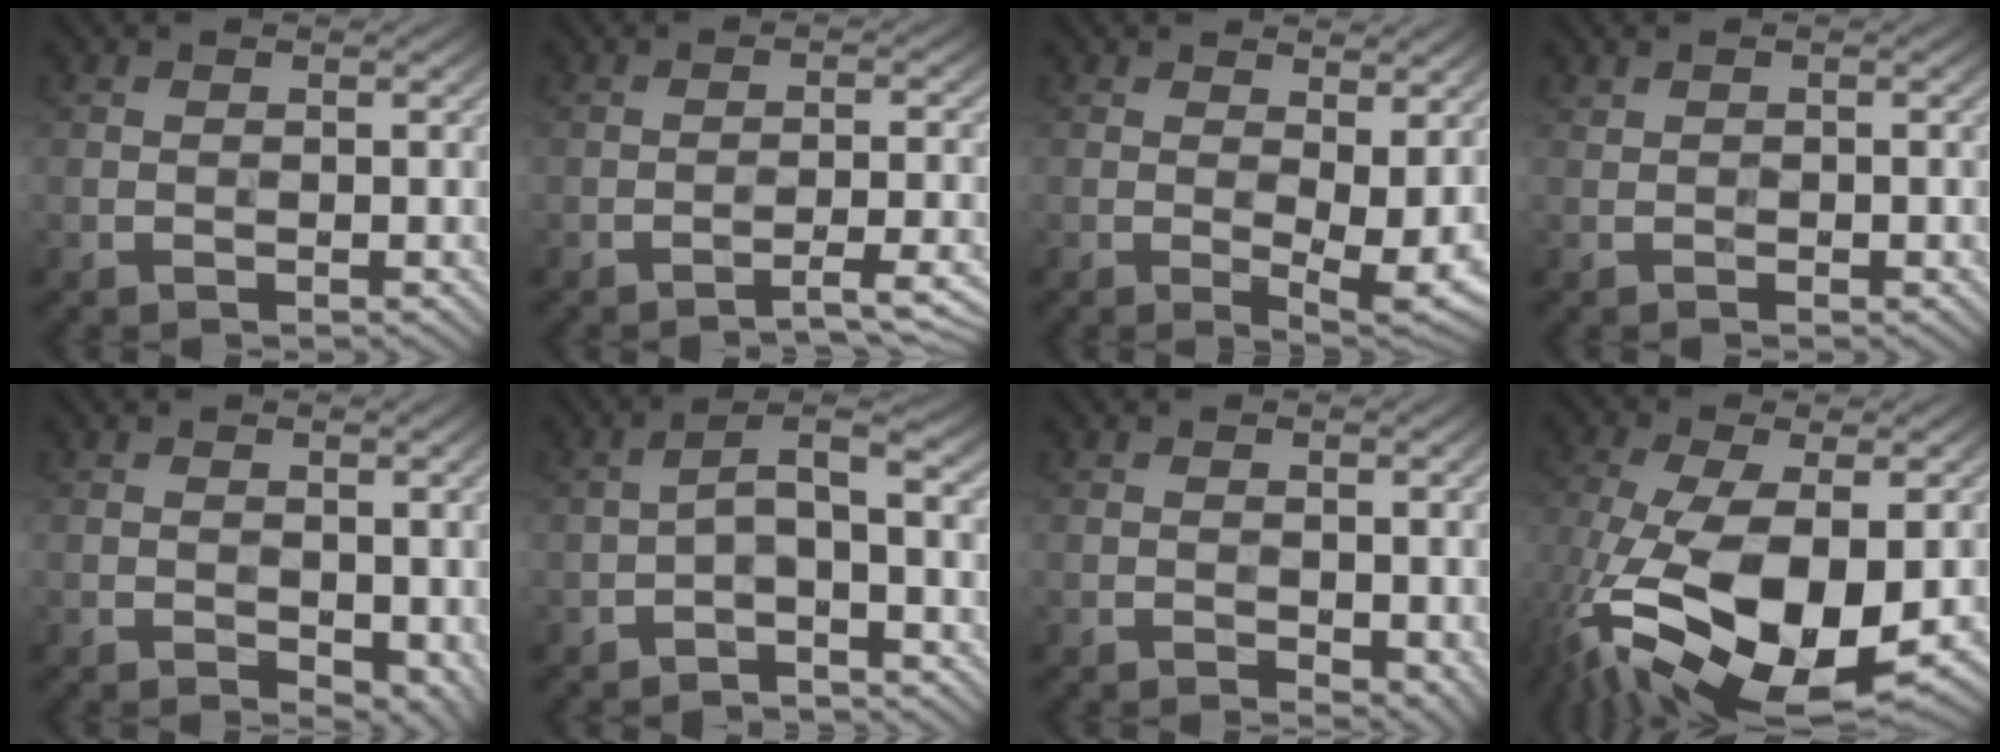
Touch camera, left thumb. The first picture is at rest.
{"total": 3.8, "force": [-3.0, 0.1, 2.4], "torque": [-0.038, 0.019, -0.049]}
{"total": 5.4, "force": [1.4, 2.0, 4.9], "torque": [-0.079, -0.005, 0.024]}
{"total": 0.7, "force": [-0.1, 0.3, 0.6], "torque": [-0.014, 0.007, -0.002]}
{"total": 3.3, "force": [0.1, 2.0, 2.6], "torque": [-0.041, -0.008, 0.004]}
{"total": 3.5, "force": [-1.4, 1.0, 3.0], "torque": [-0.060, 0.016, -0.033]}
{"total": 2.2, "force": [0.1, 1.3, 1.8], "torque": [-0.030, -0.006, 0.005]}
{"total": 16.5, "force": [-5.1, 7.5, 13.8], "torque": [-0.313, -0.038, -0.076]}